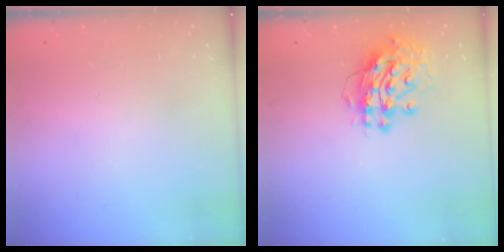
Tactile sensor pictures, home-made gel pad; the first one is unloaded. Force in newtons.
{"total": 12.9, "press": 12.8, "slide": 1.2}